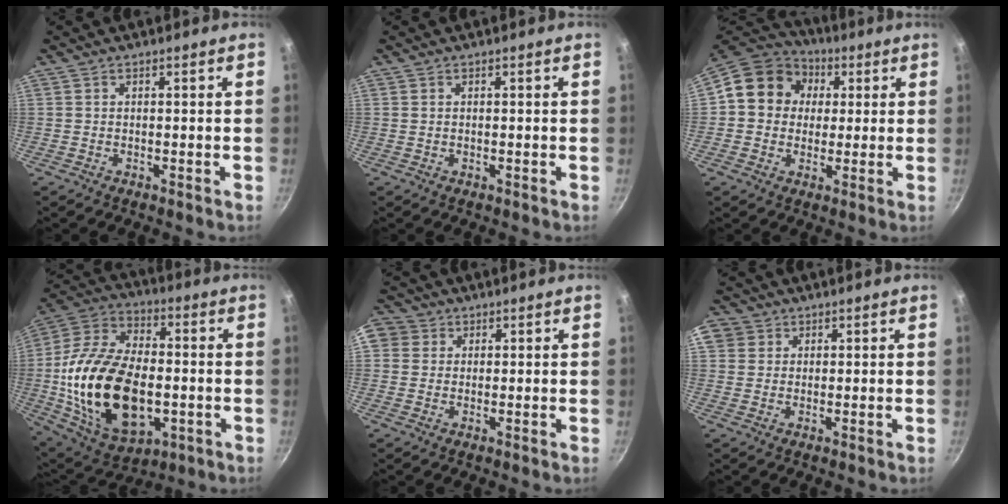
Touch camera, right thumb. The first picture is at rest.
{"total": 0.0}
{"total": 12.9, "force": [2.6, 11.3, 5.6], "torque": [-0.065, 0.019, 0.026]}
{"total": 27.1, "force": [-3.3, 16.1, 21.5], "torque": [-0.396, 0.022, -0.048]}
{"total": 6.2, "force": [1.8, 5.7, 1.9], "torque": [-0.012, 0.006, 0.021]}
{"total": 4.9, "force": [1.7, 4.4, 1.2], "torque": [0.005, 0.004, 0.022]}